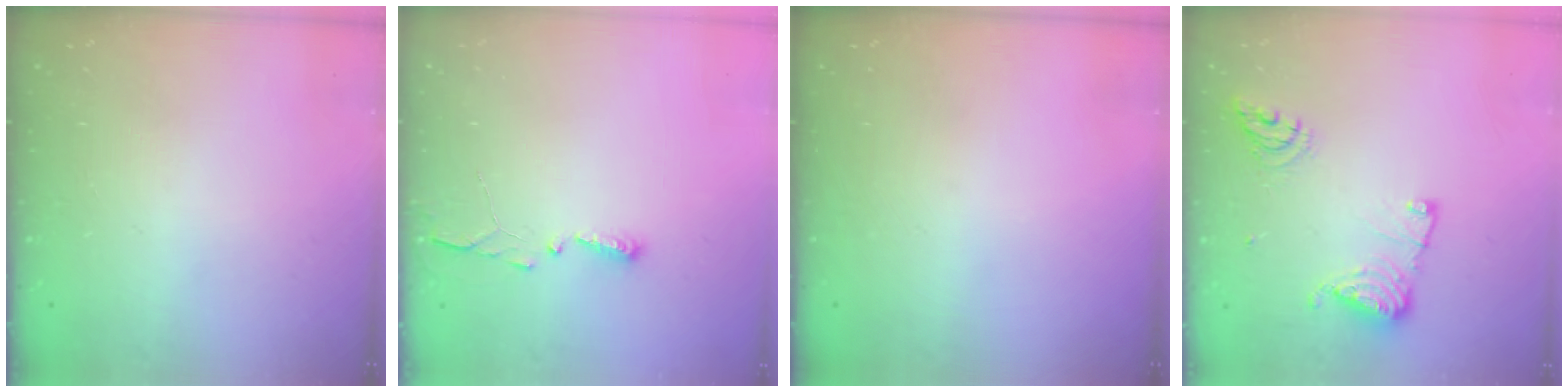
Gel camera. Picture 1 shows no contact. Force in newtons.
{"total": 2.9, "press": 2.9, "slide": 0.4}
{"total": 0.0}
{"total": 11.8, "press": 11.7, "slide": 1.4}